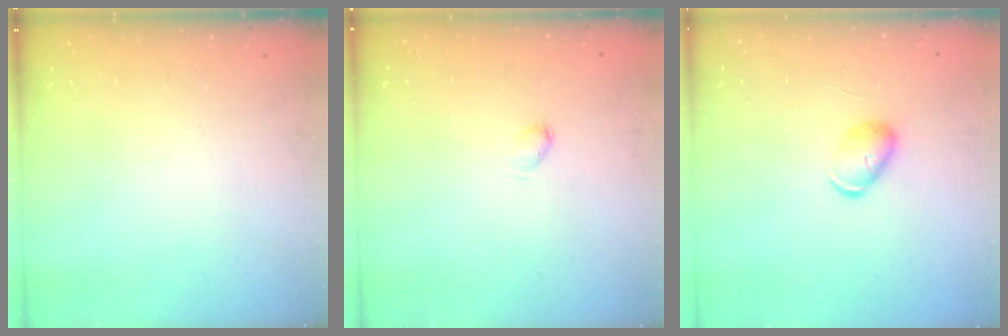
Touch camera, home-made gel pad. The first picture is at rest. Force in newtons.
{"total": 2.2, "press": 2.2, "slide": 0.4}
{"total": 5.2, "press": 5.2, "slide": 0.3}